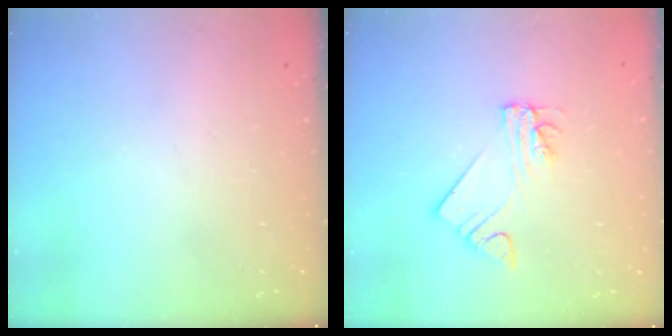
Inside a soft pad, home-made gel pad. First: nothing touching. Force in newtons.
{"total": 3.3, "press": 3.3, "slide": 0.3}